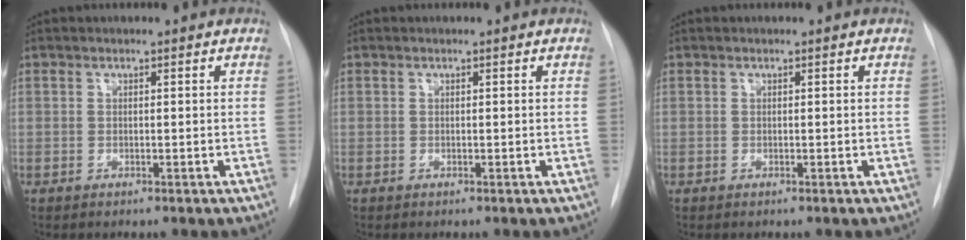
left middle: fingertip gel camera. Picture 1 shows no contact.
{"total": 0.0}
{"total": 0.0}